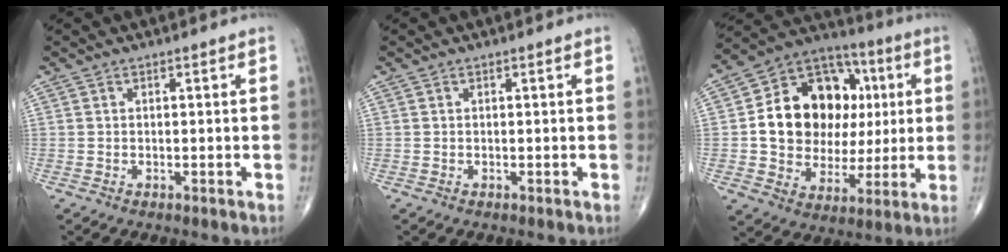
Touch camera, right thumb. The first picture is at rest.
{"total": 0.0}
{"total": 21.5, "force": [2.9, 16.2, 13.8], "torque": [-0.178, 0.022, 0.054]}